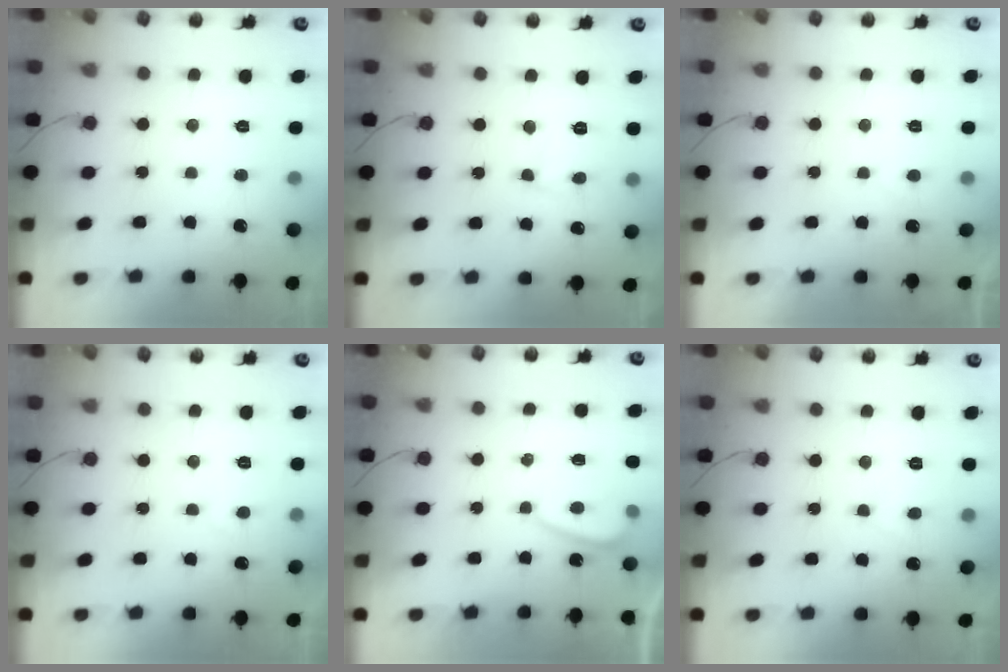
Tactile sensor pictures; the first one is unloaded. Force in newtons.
{"total": 5.5, "press": 5.5, "slide": 0.4}
{"total": 0.7, "press": 0.4, "slide": 0.6}
{"total": 2.0, "press": 1.9, "slide": 0.6}
{"total": 1.9, "press": 1.7, "slide": 0.7}
{"total": 3.9, "press": 3.8, "slide": 0.6}